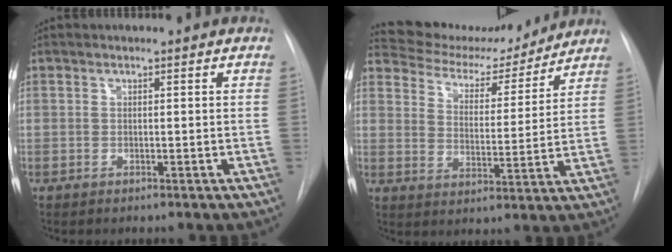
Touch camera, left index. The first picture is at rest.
{"total": 14.3, "force": [13.6, 3.5, 2.8], "torque": [-0.036, -0.006, 0.199]}